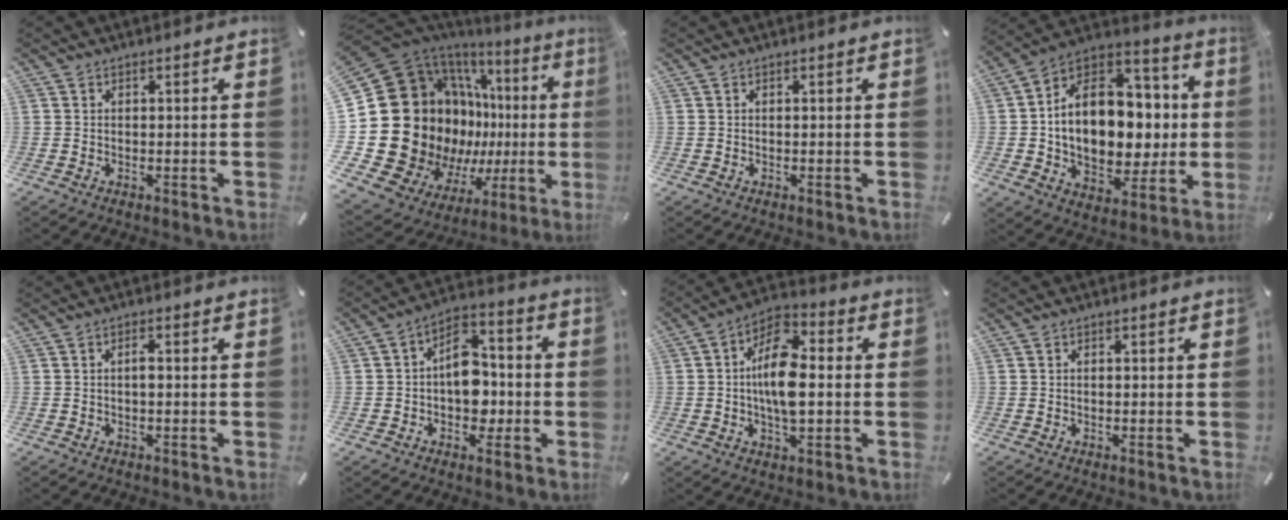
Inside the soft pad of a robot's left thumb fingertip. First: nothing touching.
{"total": 33.3, "force": [-1.2, 23.4, 23.6], "torque": [-0.391, -0.070, 0.060]}
{"total": 0.0}
{"total": 18.2, "force": [-0.3, 13.6, 12.1], "torque": [-0.209, -0.015, 0.002]}
{"total": 1.8, "force": [-0.2, 0.7, 1.6], "torque": [-0.032, 0.002, -0.005]}
{"total": 11.1, "force": [-1.1, 8.5, 7.1], "torque": [-0.093, 0.013, -0.018]}
{"total": 12.3, "force": [-0.5, 6.4, 10.5], "torque": [-0.202, 0.009, -0.008]}
{"total": 0.5, "force": [-0.2, 0.4, 0.3], "torque": [-0.007, 0.001, -0.004]}